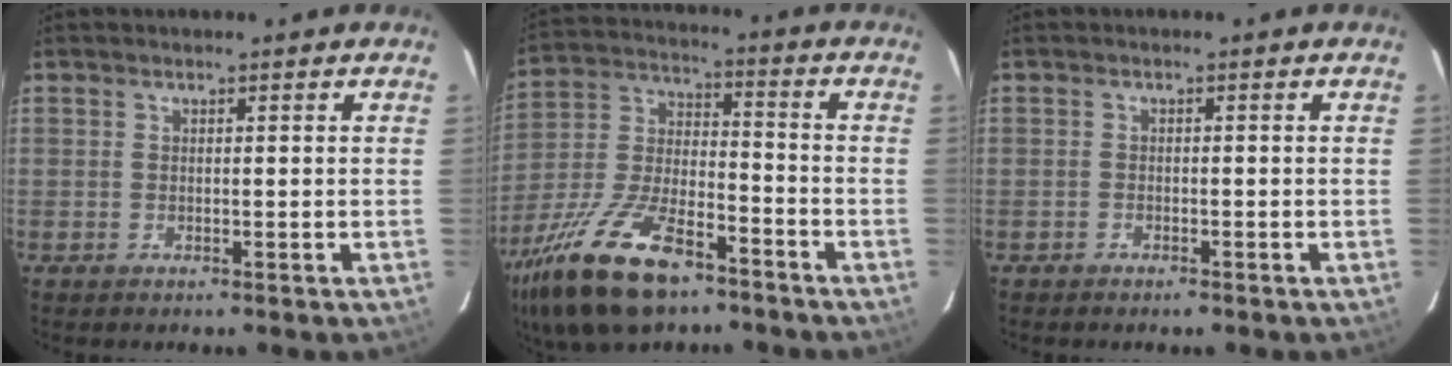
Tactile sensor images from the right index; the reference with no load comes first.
{"total": 21.2, "force": [-13.9, 8.3, 13.8], "torque": [-0.293, -0.025, -0.250]}
{"total": 1.1, "force": [-1.0, 0.5, 0.3], "torque": [-0.013, 0.004, -0.017]}